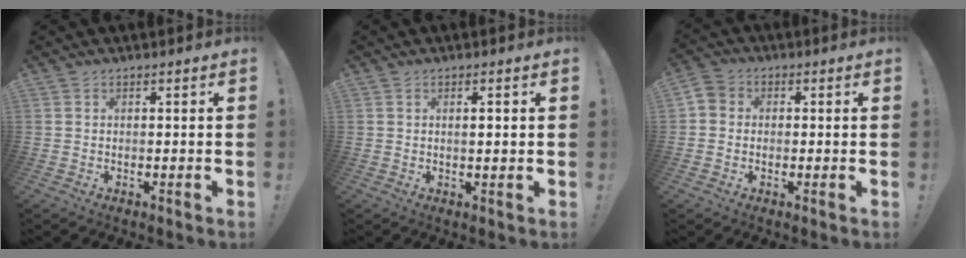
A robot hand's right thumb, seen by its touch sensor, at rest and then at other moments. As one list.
[{"total": 1.6, "force": [0.4, 0.1, 1.6], "torque": [-0.017, -0.005, 0.002]}, {"total": 4.1, "force": [-0.7, 3.7, 1.6], "torque": [-0.035, 0.011, -0.013]}]